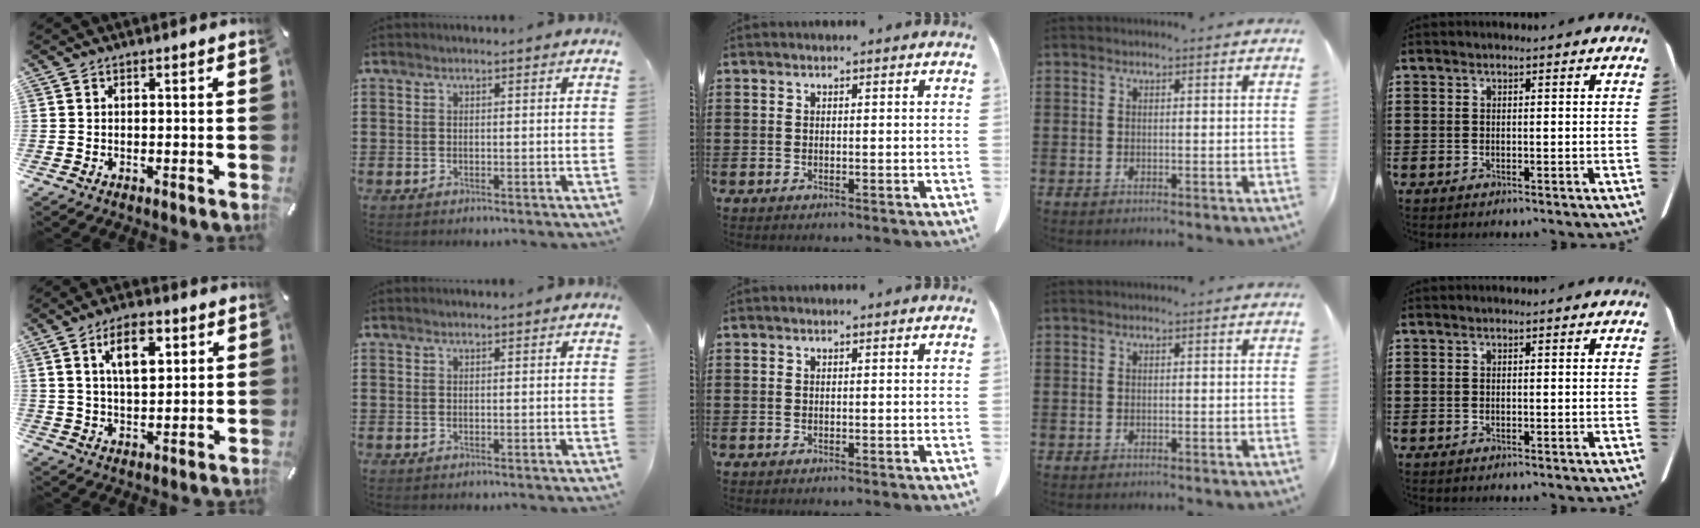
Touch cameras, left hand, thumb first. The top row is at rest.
{"thumb": {"total": 9.3, "force": [4.2, 4.8, 6.7], "torque": [-0.112, -0.001, 0.070]}}